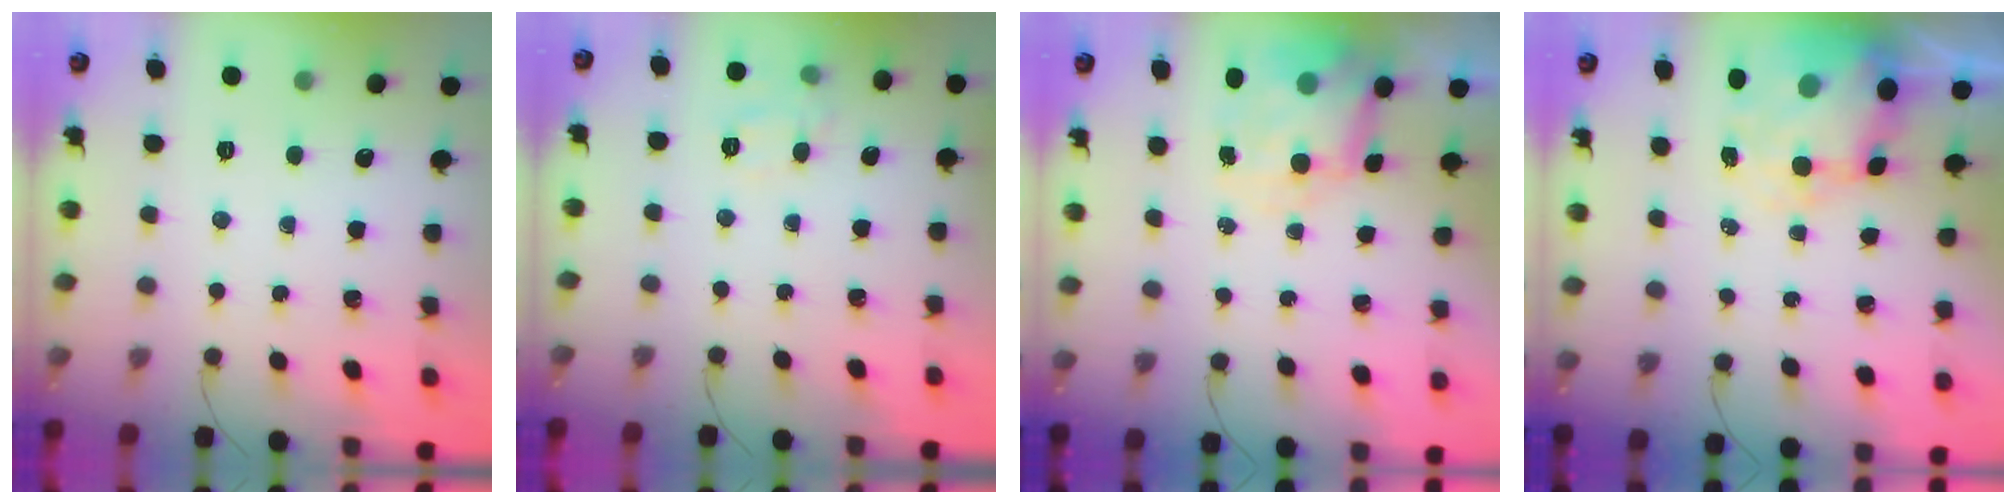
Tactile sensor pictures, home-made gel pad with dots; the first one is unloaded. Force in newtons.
{"total": 7.7, "press": 7.6, "slide": 1.1}
{"total": 7.6, "press": 7.5, "slide": 1.2}
{"total": 8.9, "press": 8.7, "slide": 2.0}